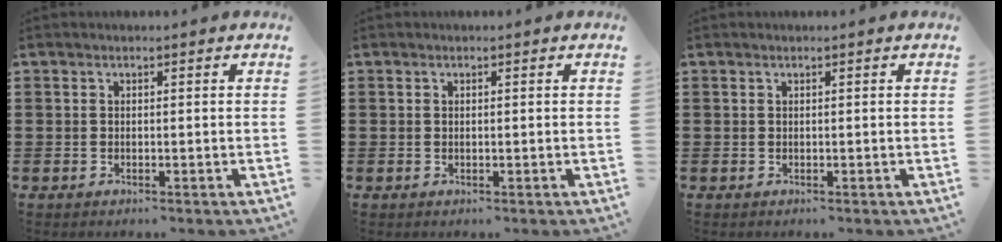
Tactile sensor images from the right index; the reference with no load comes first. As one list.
[{"total": 0.0}, {"total": 0.0}]